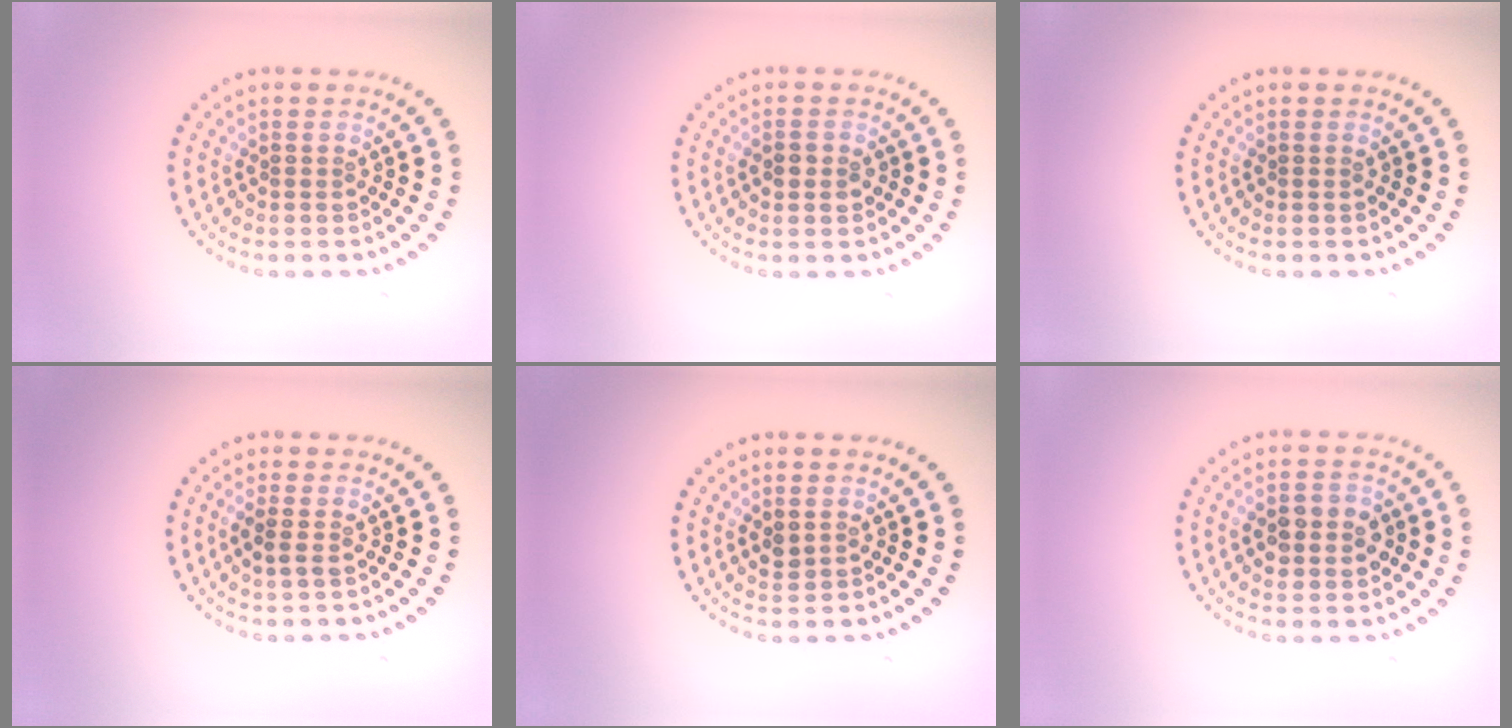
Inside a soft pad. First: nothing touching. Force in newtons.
{"total": 1.5, "press": 1.4, "slide": 0.5}
{"total": 0.0}
{"total": 1.1, "press": 0.9, "slide": 0.6}
{"total": 1.0, "press": 1.0, "slide": 0.2}
{"total": 3.5, "press": 3.5, "slide": 0.2}